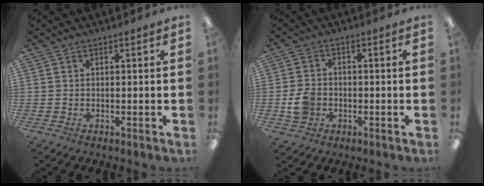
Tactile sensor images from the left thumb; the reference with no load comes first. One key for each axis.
{"total": 6.0, "fx": -1.6, "fy": 4.9, "fz": 3.0, "tx": -0.055, "ty": 0.007, "tz": -0.028}